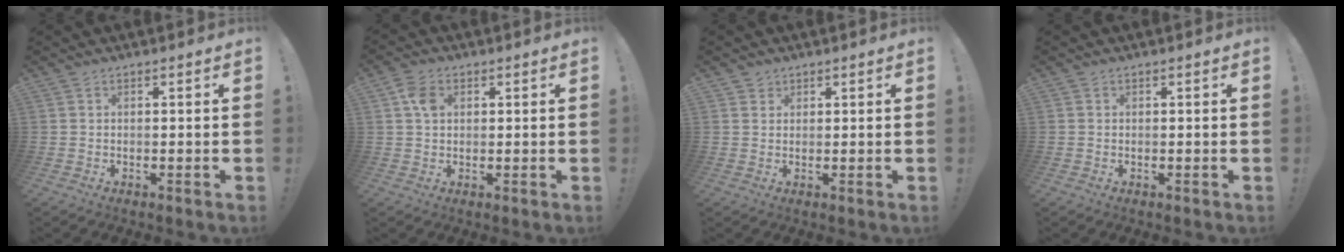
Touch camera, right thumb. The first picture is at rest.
{"total": 5.2, "force": [1.4, 3.6, 3.4], "torque": [-0.053, 0.003, 0.028]}
{"total": 1.7, "force": [1.2, 1.2, 0.0], "torque": [0.003, -0.006, 0.021]}
{"total": 0.0}